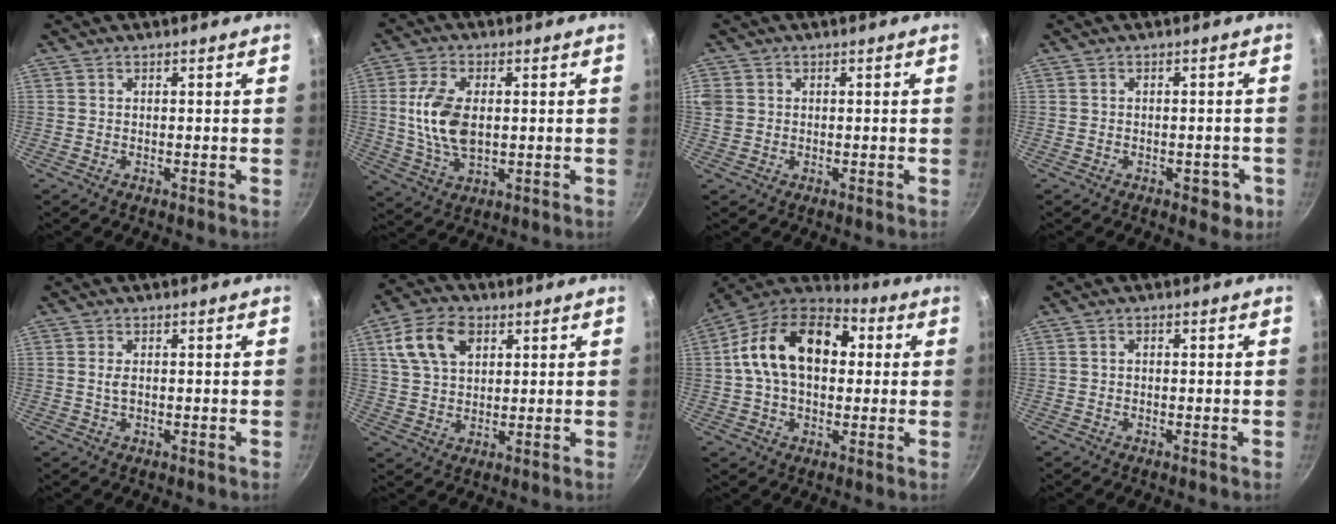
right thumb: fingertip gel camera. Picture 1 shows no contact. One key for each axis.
{"total": 10.9, "fx": 0.8, "fy": 6.0, "fz": 9.1, "tx": -0.185, "ty": -0.005, "tz": 0.021}
{"total": 4.3, "fx": 0.6, "fy": 3.8, "fz": 1.9, "tx": -0.046, "ty": 0.007, "tz": 0.019}
{"total": 3.5, "fx": -1.6, "fy": 2.0, "fz": 2.4, "tx": -0.012, "ty": 0.008, "tz": -0.018}
{"total": 1.7, "fx": 0.1, "fy": 0.9, "fz": 1.4, "tx": -0.029, "ty": -0.002, "tz": 0.003}
{"total": 10.8, "fx": 4.2, "fy": 7.0, "fz": 7.1, "tx": -0.120, "ty": 0.001, "tz": 0.077}
{"total": 19.3, "fx": 2.9, "fy": 12.4, "fz": 14.5, "tx": -0.236, "ty": 0.030, "tz": 0.040}
{"total": 0.9, "fx": 0.0, "fy": 0.6, "fz": 0.6, "tx": -0.007, "ty": 0.003, "tz": -0.001}